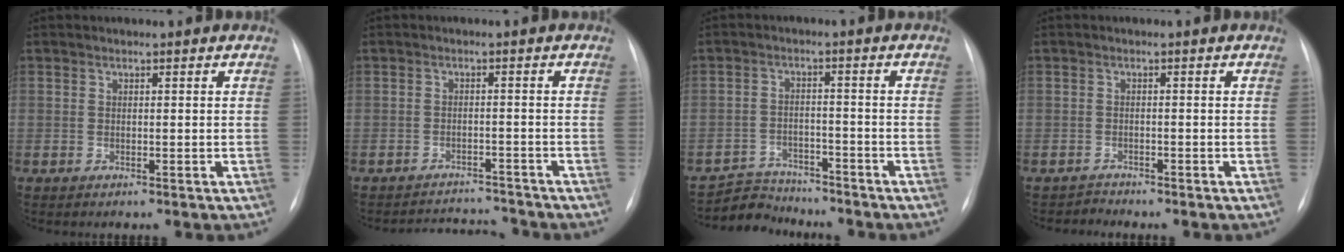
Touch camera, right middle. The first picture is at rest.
{"total": 5.0, "force": [-5.0, 0.1, -0.6], "torque": [0.005, 0.004, -0.076]}
{"total": 5.7, "force": [-5.4, 1.5, -1.0], "torque": [0.016, 0.006, -0.093]}
{"total": 1.4, "force": [-1.2, 0.0, -0.8], "torque": [0.019, -0.009, -0.021]}